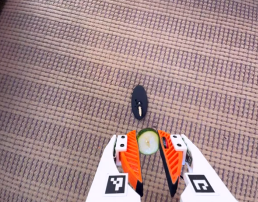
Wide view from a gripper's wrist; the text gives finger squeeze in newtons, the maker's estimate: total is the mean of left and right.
{"total": 9.1, "left": 9.1, "right": 9.1}